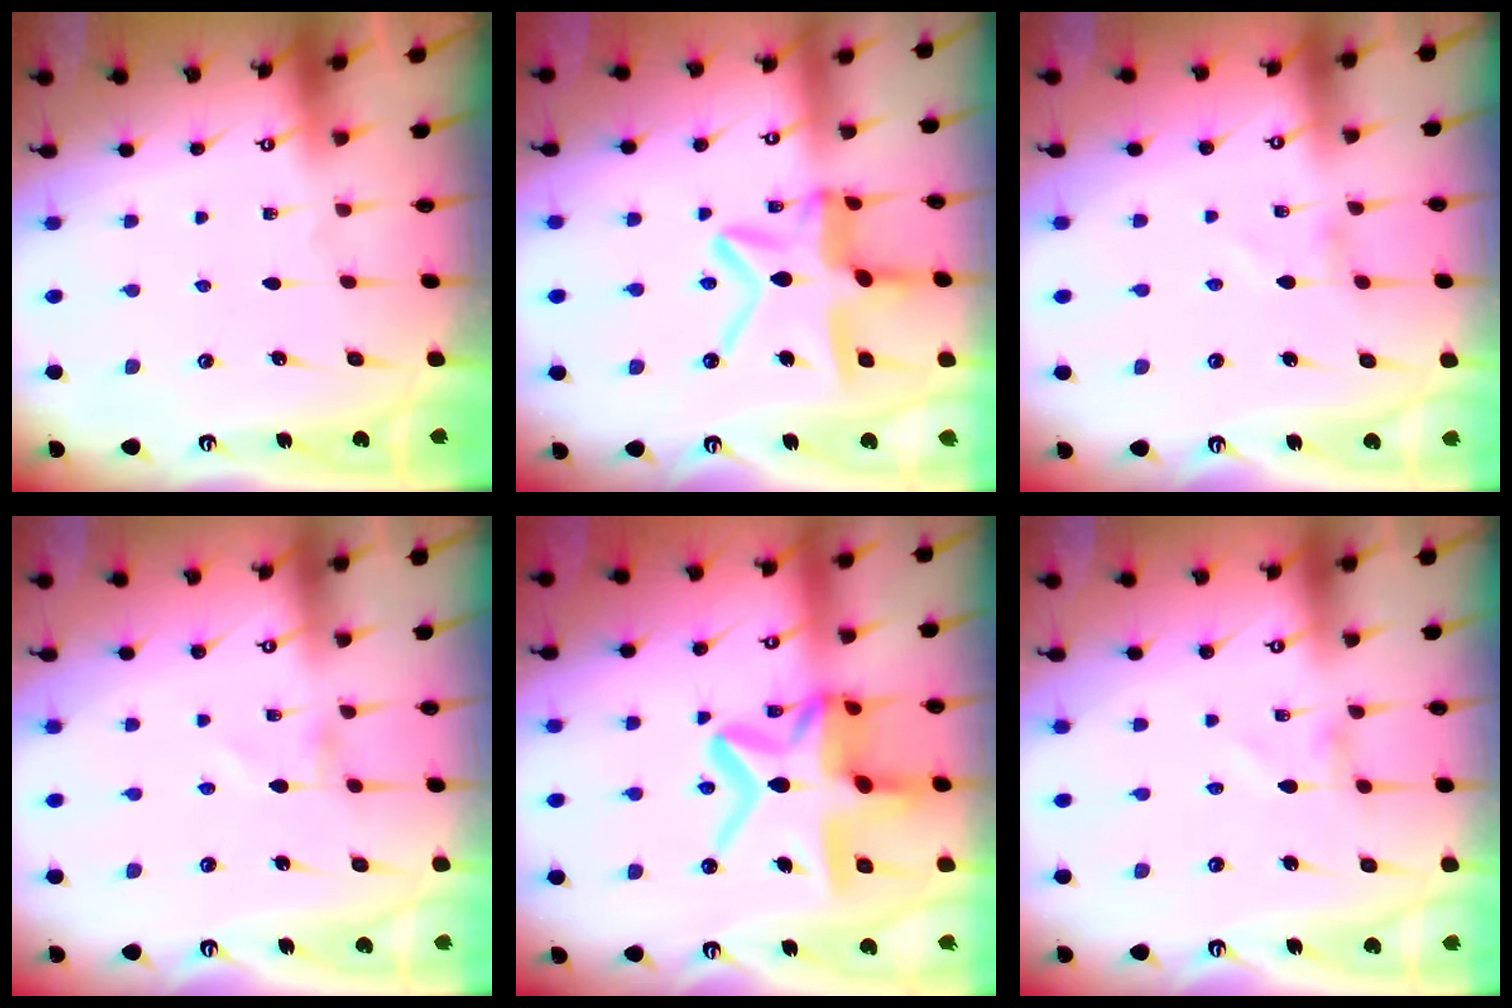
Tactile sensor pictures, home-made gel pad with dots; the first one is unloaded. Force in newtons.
{"total": 15.0, "press": 14.9, "slide": 1.5}
{"total": 0.0}
{"total": 0.8, "press": 0.7, "slide": 0.3}
{"total": 20.0, "press": 19.9, "slide": 1.9}
{"total": 0.7, "press": 0.7, "slide": 0.1}